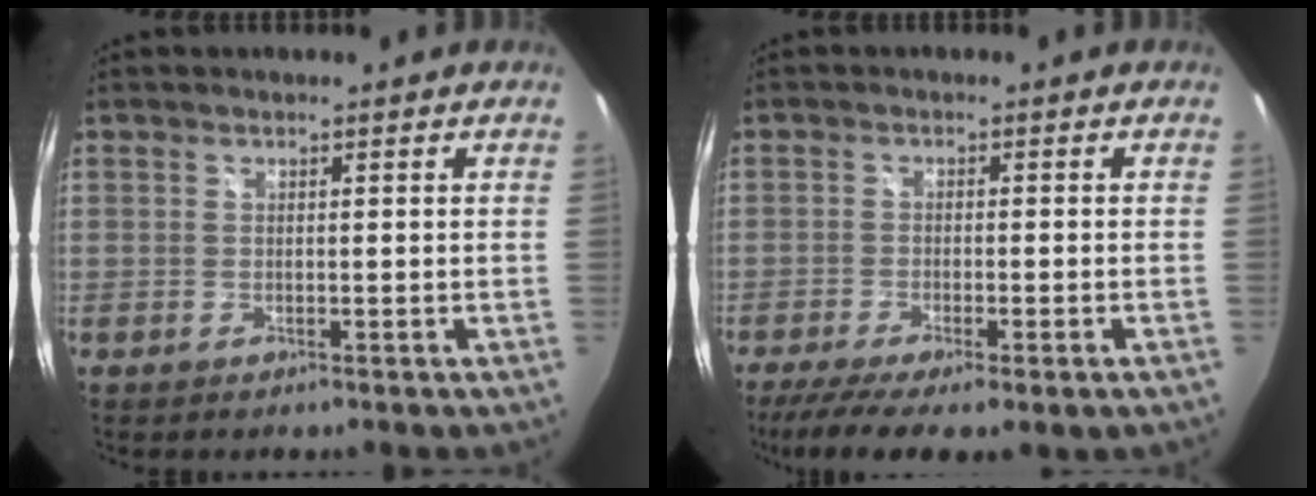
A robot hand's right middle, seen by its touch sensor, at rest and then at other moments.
{"total": 9.9, "force": [-6.8, 2.0, 6.9], "torque": [-0.140, -0.040, -0.107]}